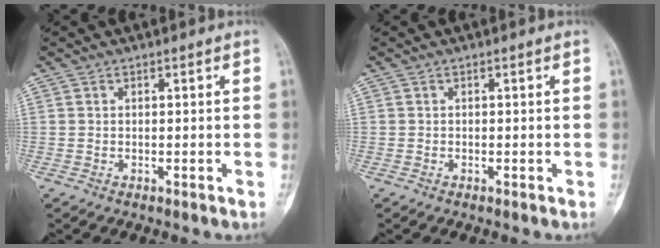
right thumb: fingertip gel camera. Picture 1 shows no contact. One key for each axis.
{"total": 0.0}